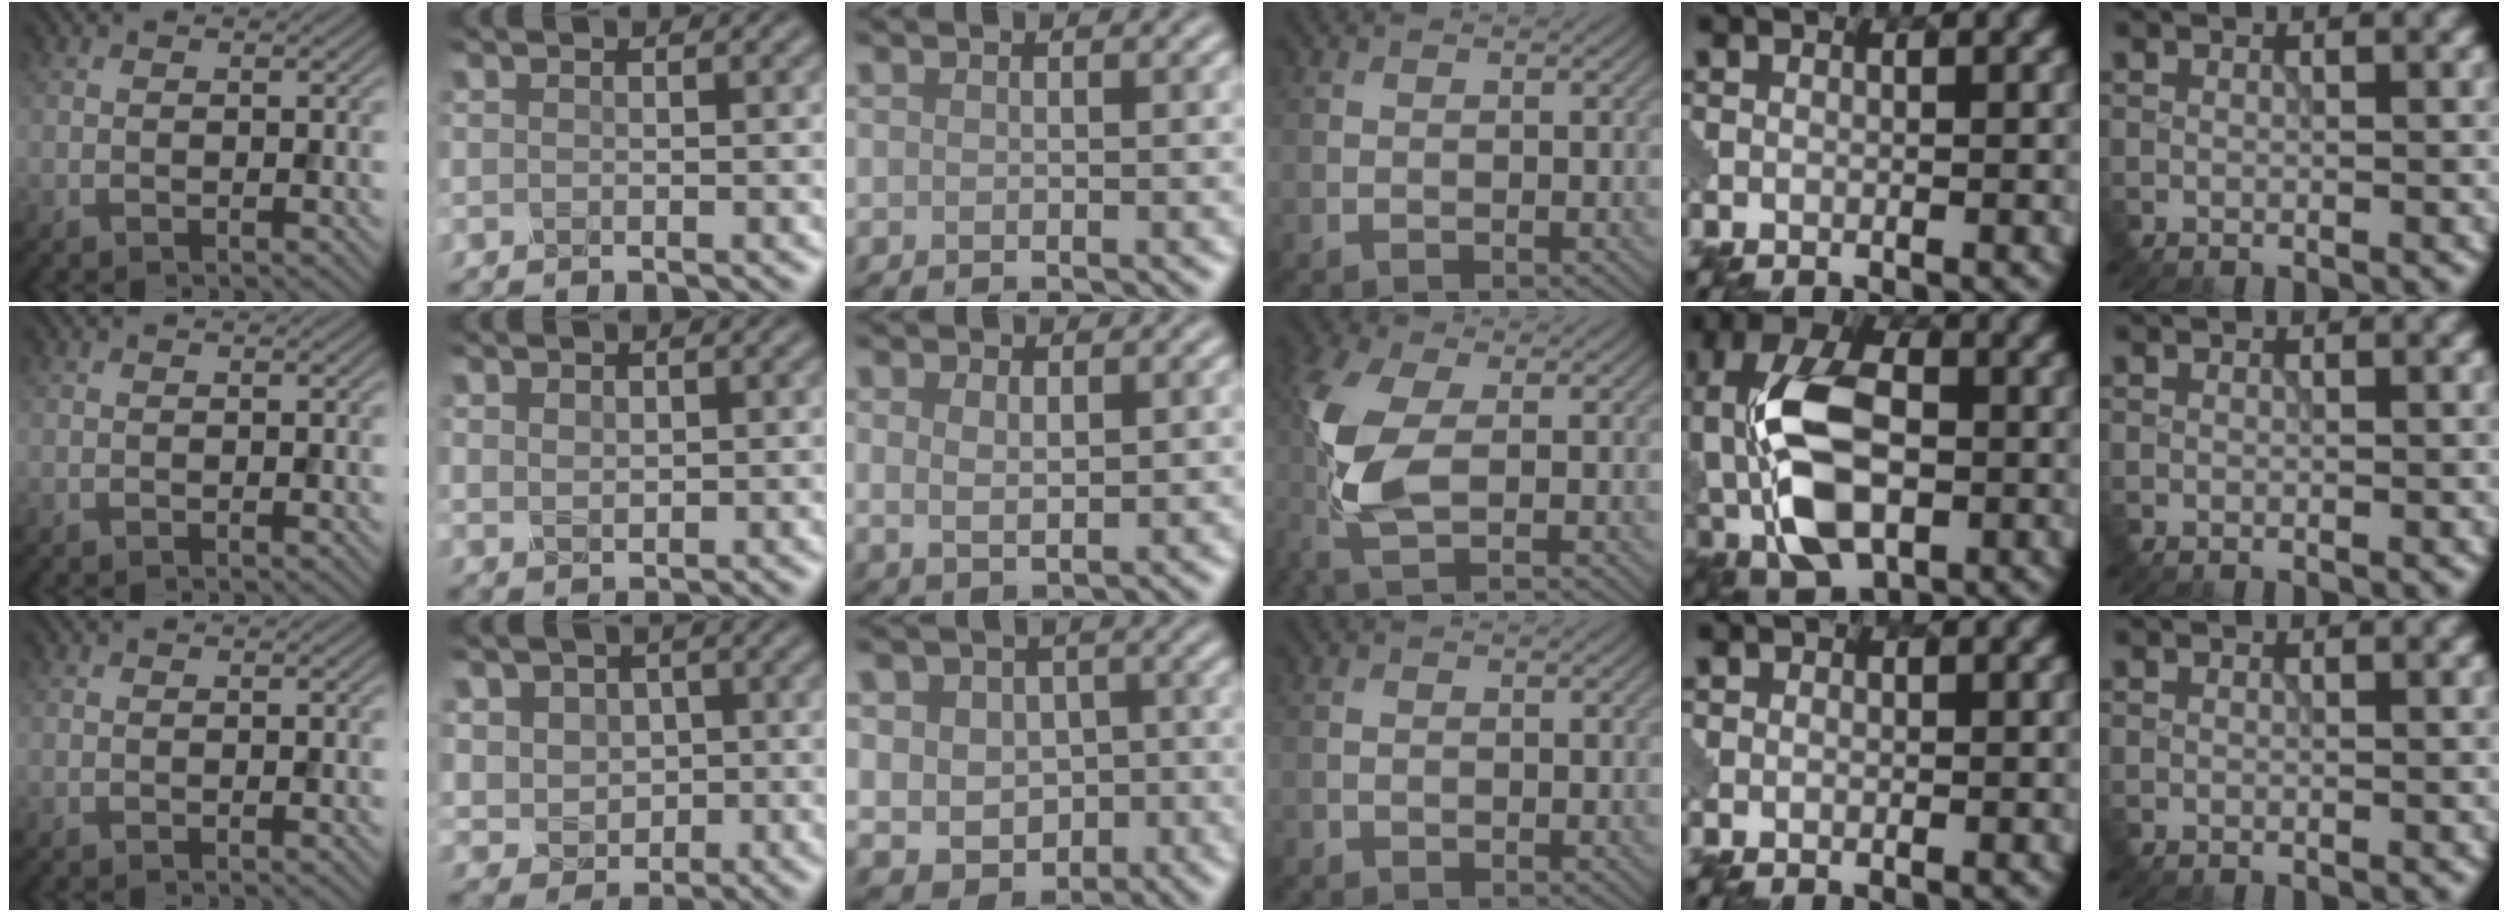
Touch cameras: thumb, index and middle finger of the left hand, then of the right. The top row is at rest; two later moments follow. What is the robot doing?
{"motion": "insert", "object": "pin"}